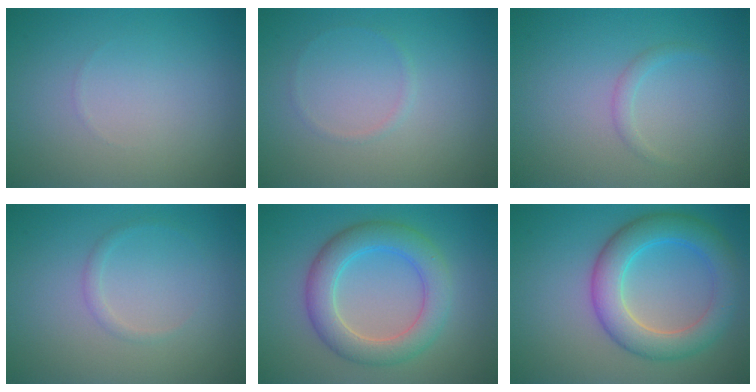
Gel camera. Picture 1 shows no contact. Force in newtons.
{"total": 0.6, "press": 0.6, "slide": 0.0}
{"total": 0.9, "press": 0.9, "slide": 0.1}
{"total": 0.8, "press": 0.8, "slide": 0.0}
{"total": 5.3, "press": 5.3, "slide": 0.3}
{"total": 5.9, "press": 5.9, "slide": 0.4}